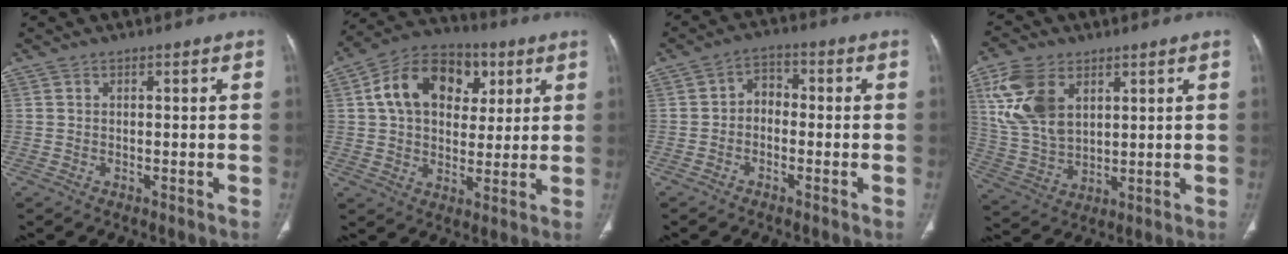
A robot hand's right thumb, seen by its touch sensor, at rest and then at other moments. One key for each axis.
{"total": 16.2, "fx": 4.9, "fy": 11.4, "fz": 10.4, "tx": -0.145, "ty": 0.006, "tz": 0.075}
{"total": 4.0, "fx": -0.9, "fy": 3.0, "fz": 2.4, "tx": -0.023, "ty": 0.023, "tz": -0.029}
{"total": 13.1, "fx": 5.1, "fy": 8.2, "fz": 8.9, "tx": -0.173, "ty": -0.013, "tz": 0.112}